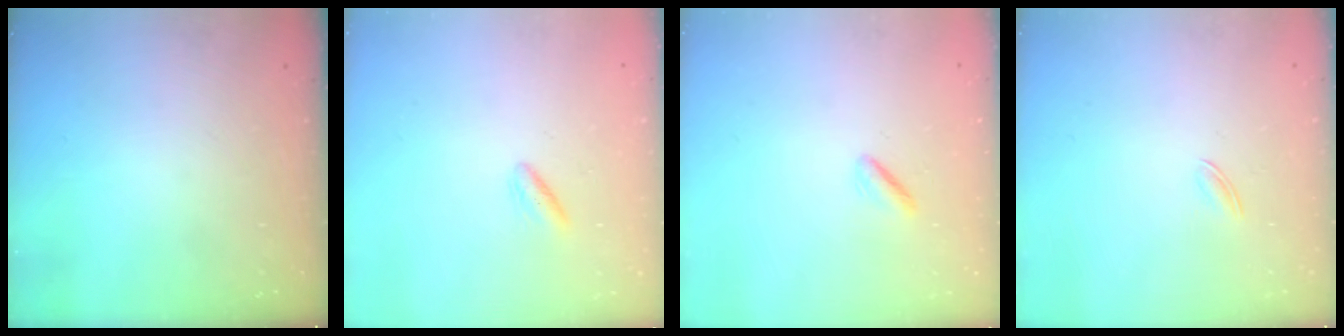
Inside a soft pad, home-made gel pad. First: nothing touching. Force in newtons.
{"total": 2.7, "press": 2.5, "slide": 1.2}
{"total": 0.8, "press": 0.6, "slide": 0.6}
{"total": 1.6, "press": 1.5, "slide": 0.5}